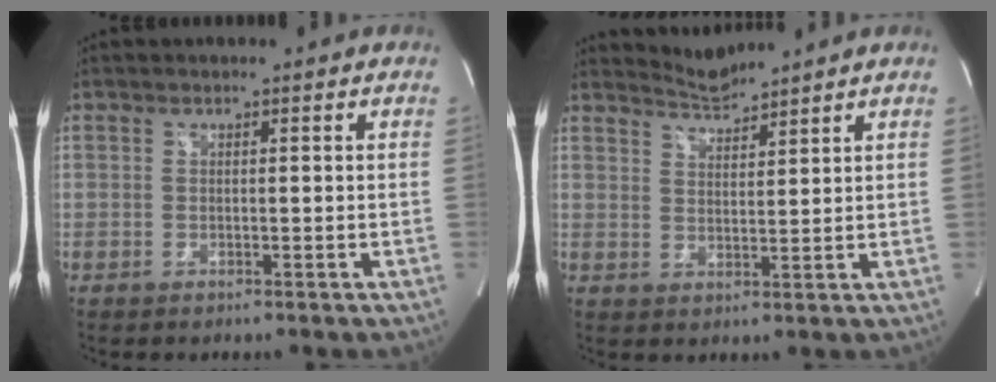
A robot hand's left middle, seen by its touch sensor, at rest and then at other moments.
{"total": 3.8, "force": [3.8, -0.4, -0.3], "torque": [0.004, -0.006, 0.072]}